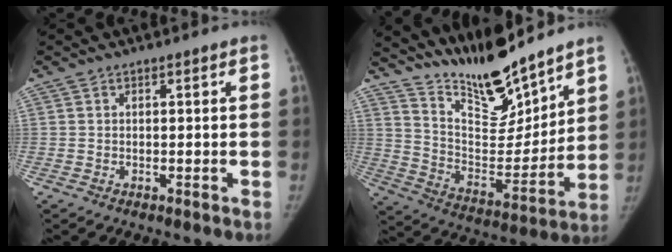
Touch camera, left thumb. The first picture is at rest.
{"total": 16.7, "force": [14.7, 3.8, 7.1], "torque": [-0.079, -0.108, 0.266]}